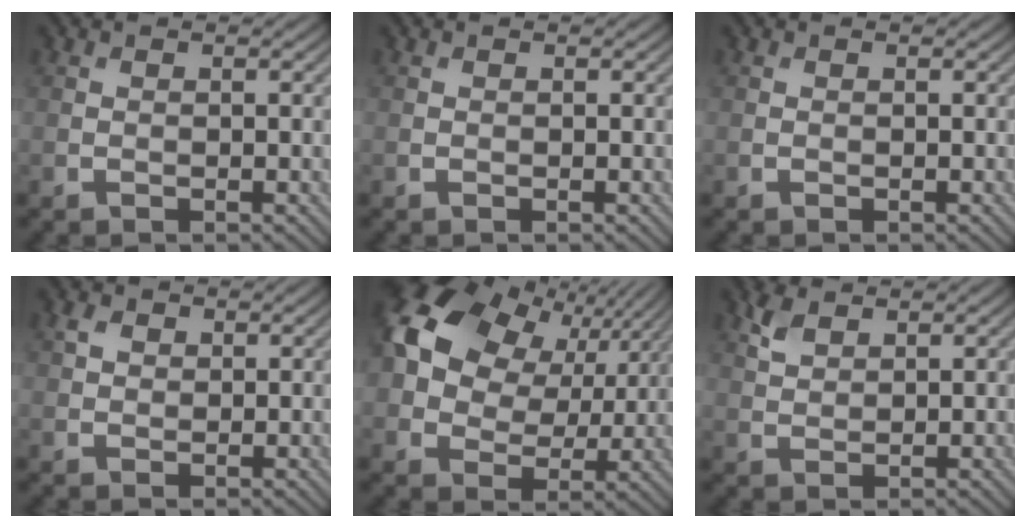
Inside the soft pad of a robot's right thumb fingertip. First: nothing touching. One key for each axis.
{"total": 0.0}
{"total": 0.0}
{"total": 1.8, "fx": 0.9, "fy": 1.4, "fz": 0.8, "tx": -0.020, "ty": 0.002, "tz": 0.017}
{"total": 16.3, "fx": 5.9, "fy": 11.6, "fz": 9.9, "tx": -0.228, "ty": 0.035, "tz": 0.101}
{"total": 2.9, "fx": 2.0, "fy": 1.4, "fz": 1.6, "tx": -0.043, "ty": 0.001, "tz": 0.047}